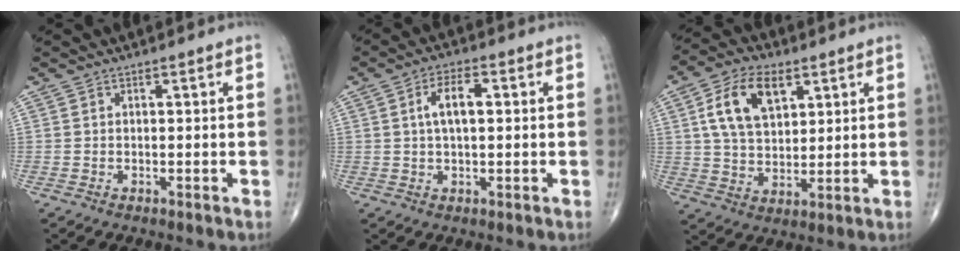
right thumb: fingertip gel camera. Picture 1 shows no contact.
{"total": 6.0, "force": [1.0, 2.7, 5.2], "torque": [-0.092, 0.011, 0.015]}
{"total": 12.4, "force": [4.7, 7.3, 8.8], "torque": [-0.149, -0.008, 0.088]}